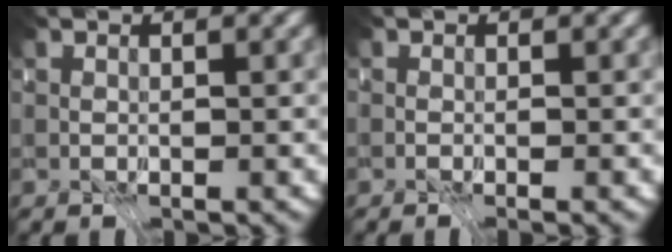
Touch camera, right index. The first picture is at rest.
{"total": 1.3, "force": [-0.7, -0.9, -0.6], "torque": [0.015, -0.002, -0.020]}